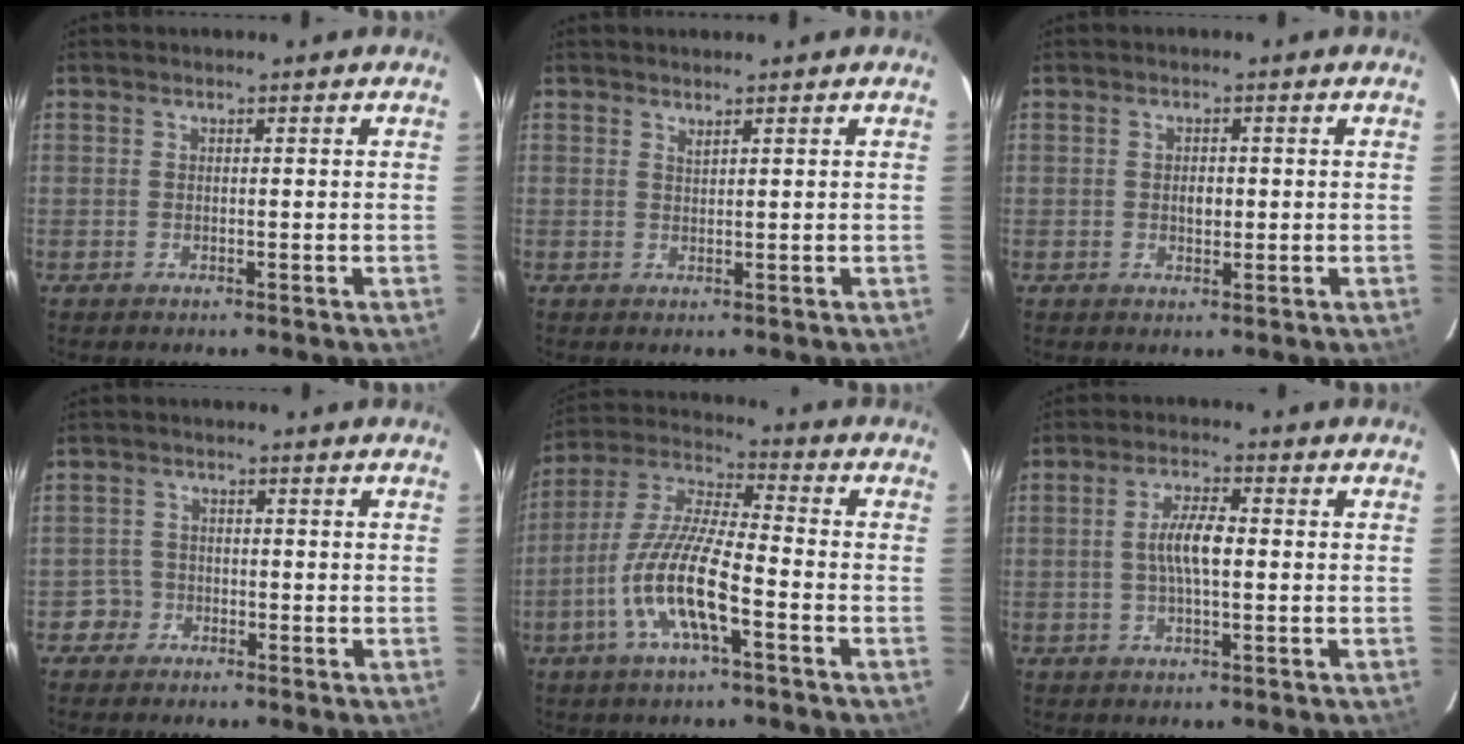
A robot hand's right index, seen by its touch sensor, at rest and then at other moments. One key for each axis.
{"total": 0.8, "fx": 0.7, "fy": -0.1, "fz": 0.3, "tx": -0.005, "ty": -0.002, "tz": 0.013}
{"total": 2.1, "fx": -0.1, "fy": 1.3, "fz": 1.6, "tx": -0.028, "ty": 0.004, "tz": -0.001}
{"total": 3.0, "fx": -1.5, "fy": 2.6, "fz": -0.6, "tx": 0.014, "ty": 0.021, "tz": -0.024}
{"total": 13.6, "fx": -5.5, "fy": 2.8, "fz": 12.1, "tx": -0.250, "ty": -0.004, "tz": -0.110}
{"total": 5.5, "fx": -0.1, "fy": 1.4, "fz": 5.4, "tx": -0.103, "ty": 0.008, "tz": -0.001}